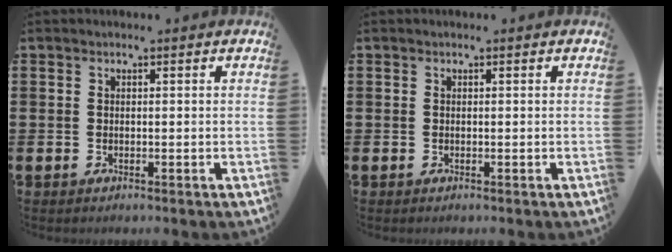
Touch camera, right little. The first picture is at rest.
{"total": 0.0}